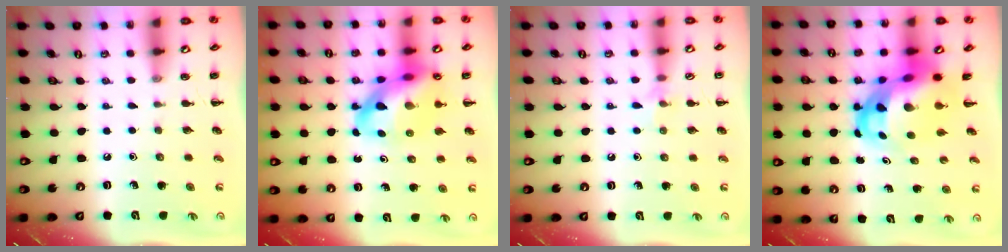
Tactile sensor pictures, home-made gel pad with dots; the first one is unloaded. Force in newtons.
{"total": 18.0, "press": 17.3, "slide": 4.8}
{"total": 5.3, "press": 5.1, "slide": 1.2}
{"total": 10.0, "press": 9.7, "slide": 2.6}